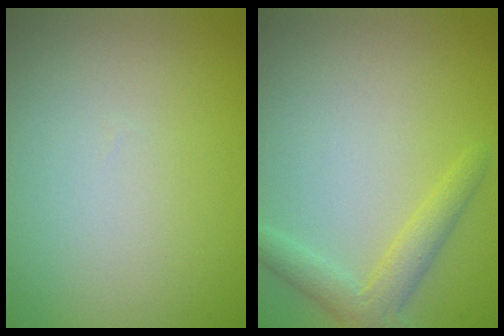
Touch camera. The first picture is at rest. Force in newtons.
{"total": 2.8, "press": 2.8, "slide": 0.1}